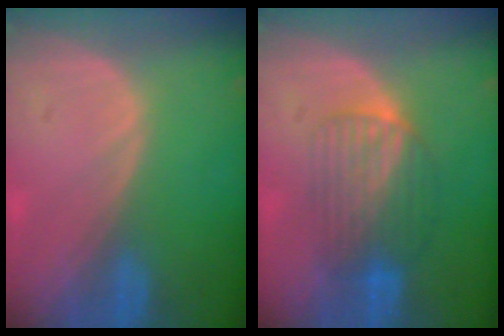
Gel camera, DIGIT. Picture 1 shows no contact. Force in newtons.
{"total": 6.3, "press": 6.2, "slide": 1.1}